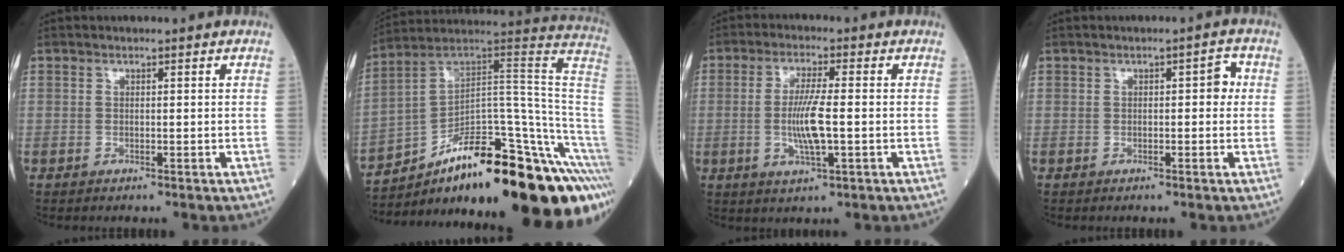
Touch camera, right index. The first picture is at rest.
{"total": 29.5, "force": [-14.9, 5.2, 24.9], "torque": [-0.240, 0.054, -0.215]}
{"total": 6.7, "force": [-0.8, 0.6, 6.6], "torque": [-0.134, -0.006, -0.014]}
{"total": 2.2, "force": [0.2, 1.0, 1.9], "torque": [-0.016, 0.009, -0.001]}